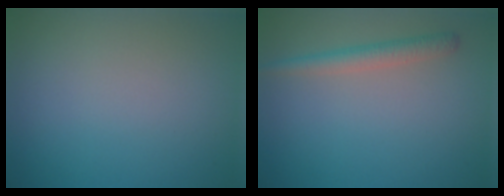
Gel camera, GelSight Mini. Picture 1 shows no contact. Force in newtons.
{"total": 2.1, "press": 2.1, "slide": 0.1}